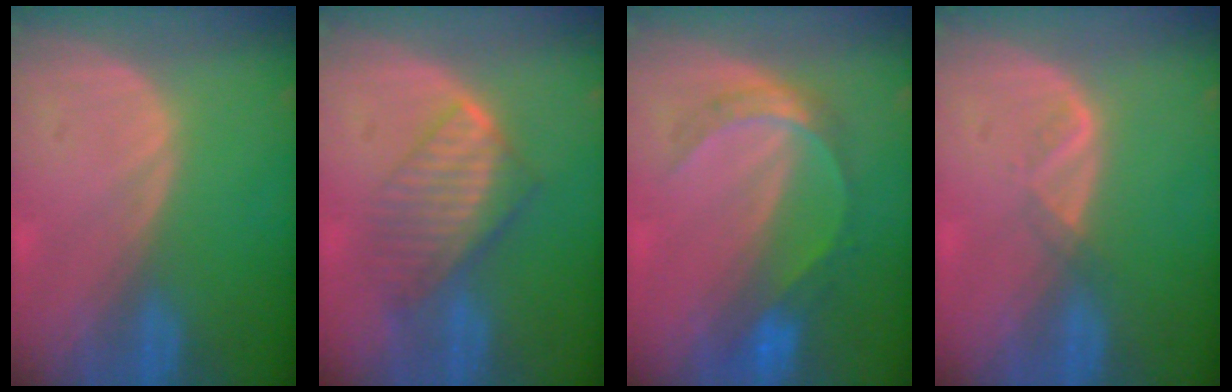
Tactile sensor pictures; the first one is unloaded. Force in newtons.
{"total": 6.8, "press": 6.3, "slide": 2.4}
{"total": 6.1, "press": 5.3, "slide": 3.1}
{"total": 1.6, "press": 1.5, "slide": 0.7}